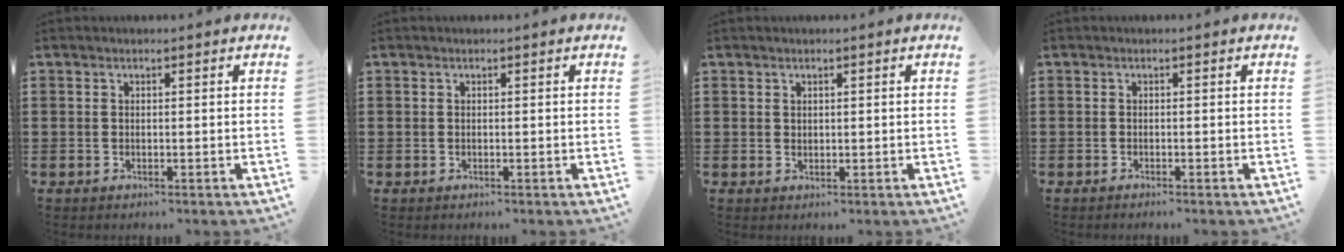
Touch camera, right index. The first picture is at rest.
{"total": 0.0}
{"total": 0.9, "force": [0.7, 0.5, 0.2], "torque": [-0.005, 0.002, 0.013]}
{"total": 0.6, "force": [-0.6, -0.2, 0.1], "torque": [-0.003, -0.003, -0.012]}